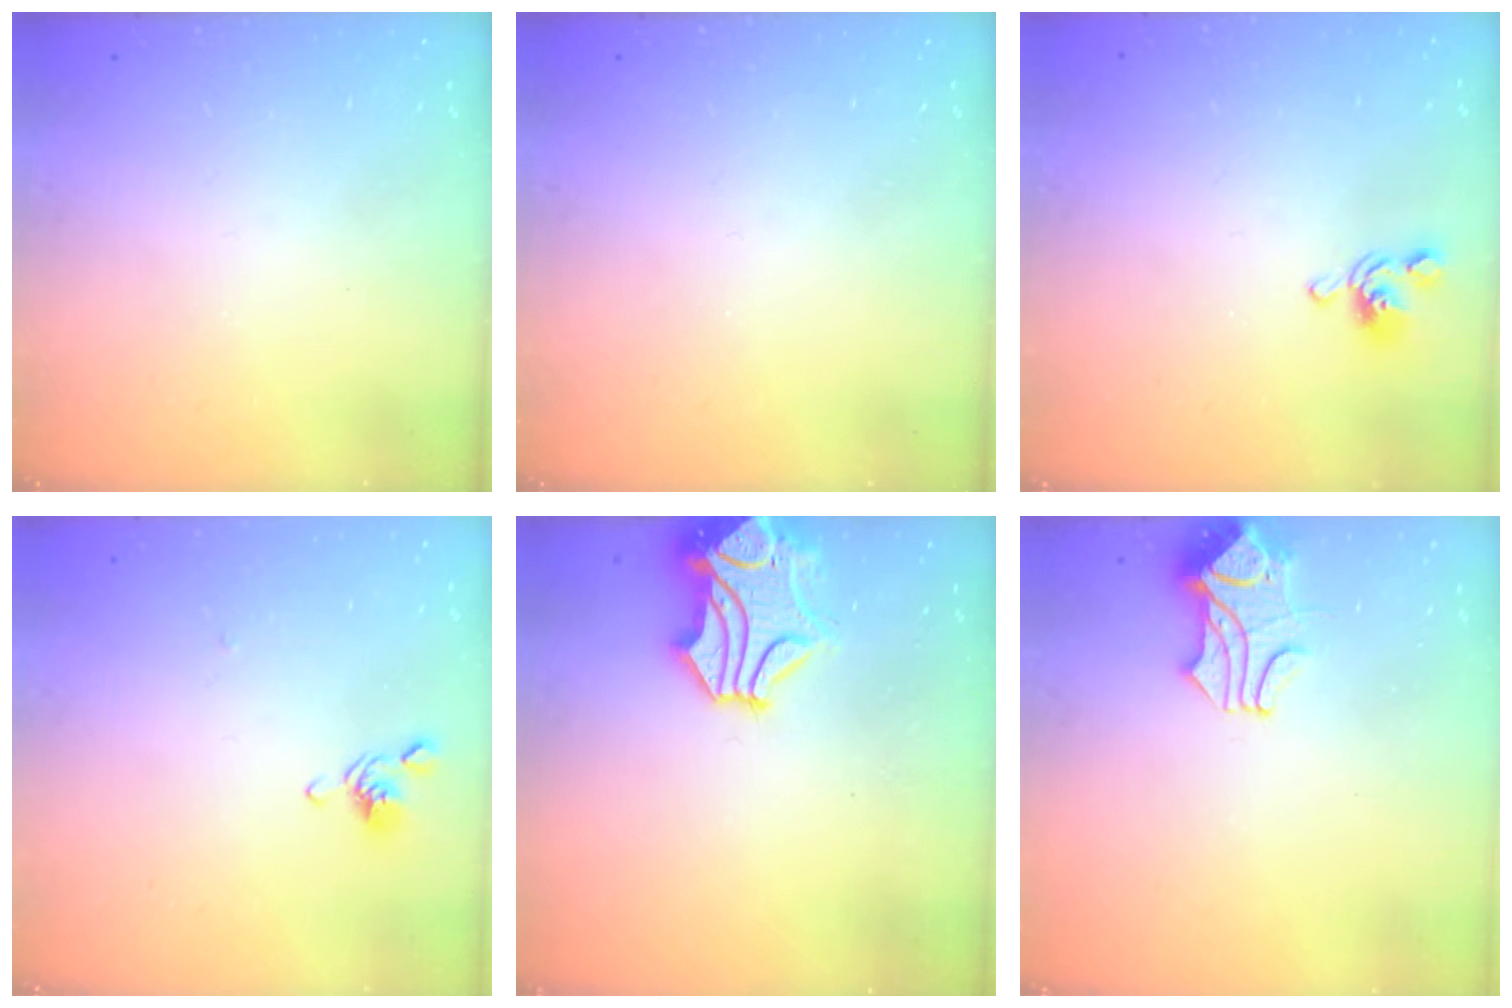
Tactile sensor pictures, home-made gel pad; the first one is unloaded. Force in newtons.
{"total": 0.0}
{"total": 2.6, "press": 2.5, "slide": 0.7}
{"total": 2.1, "press": 2.0, "slide": 0.7}
{"total": 2.3, "press": 1.9, "slide": 1.3}
{"total": 1.8, "press": 1.3, "slide": 1.1}